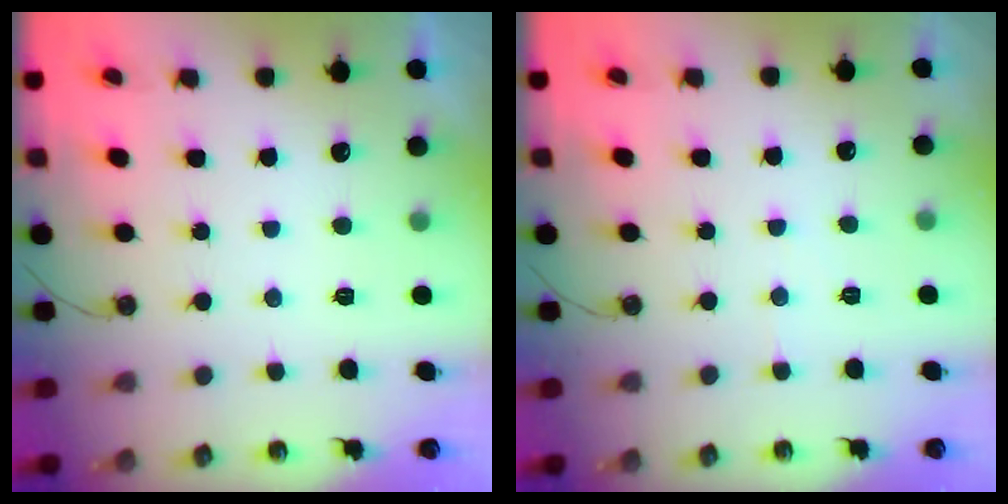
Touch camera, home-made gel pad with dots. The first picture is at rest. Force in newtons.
{"total": 3.2, "press": 3.1, "slide": 0.5}